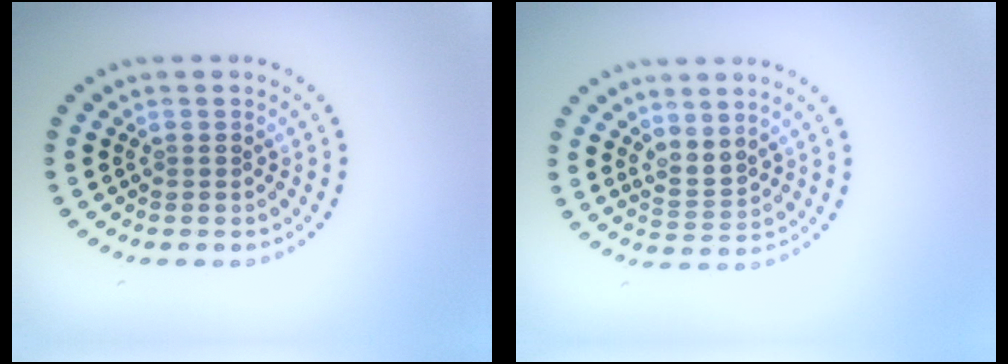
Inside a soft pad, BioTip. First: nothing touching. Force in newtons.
{"total": 2.1, "press": 1.6, "slide": 1.3}